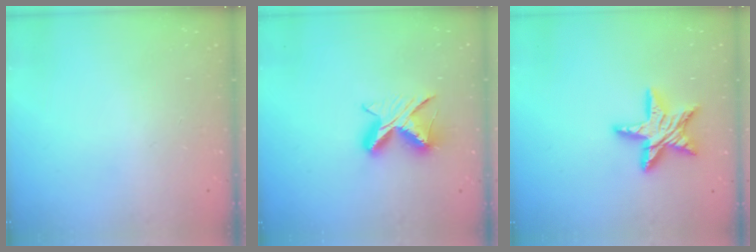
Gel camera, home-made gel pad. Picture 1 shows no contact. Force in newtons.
{"total": 8.6, "press": 8.5, "slide": 1.3}
{"total": 15.0, "press": 14.9, "slide": 1.3}